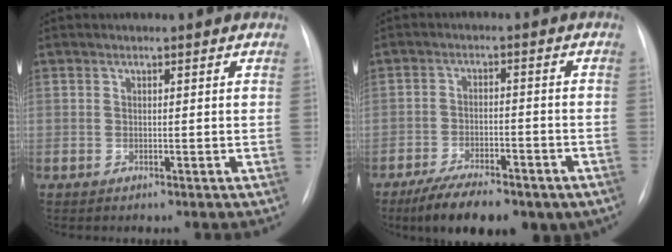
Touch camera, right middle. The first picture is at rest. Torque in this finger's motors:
{"motor_torque": [1.09, -1.05, 0.58, 0.12]}